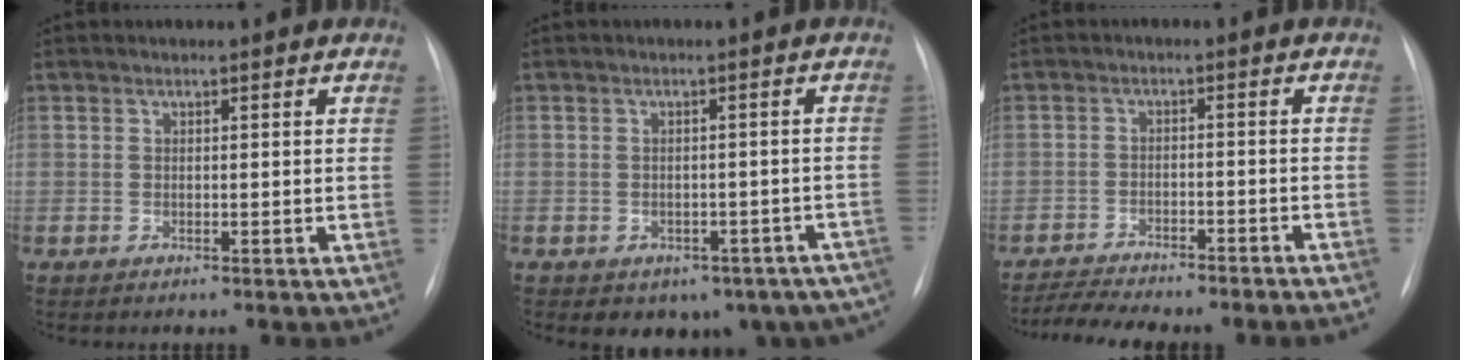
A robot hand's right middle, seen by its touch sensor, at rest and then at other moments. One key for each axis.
{"total": 12.9, "fx": -9.4, "fy": 7.6, "fz": 4.5, "tx": -0.049, "ty": 0.017, "tz": -0.098}
{"total": 8.7, "fx": -8.3, "fy": -0.6, "fz": 2.7, "tx": -0.024, "ty": 0.004, "tz": -0.124}